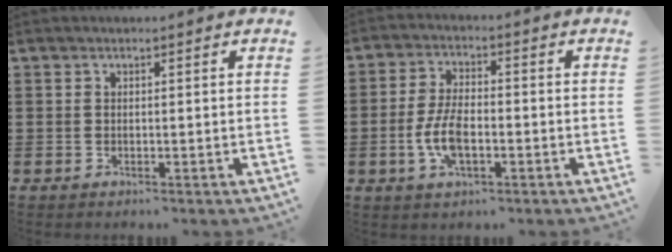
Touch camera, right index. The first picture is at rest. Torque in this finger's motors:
{"motor_torque": [2.14, 0.00, 0.60, 0.18]}